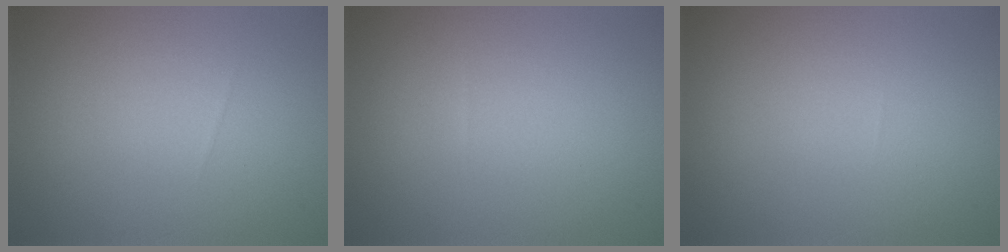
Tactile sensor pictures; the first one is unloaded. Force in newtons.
{"total": 0.0}
{"total": 0.0}